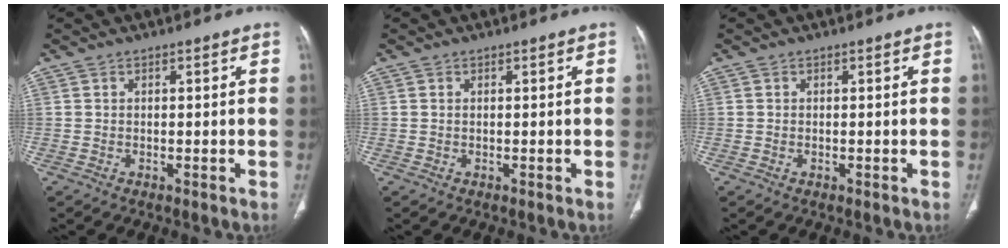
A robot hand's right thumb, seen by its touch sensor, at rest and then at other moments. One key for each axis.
{"total": 0.0}
{"total": 0.0}